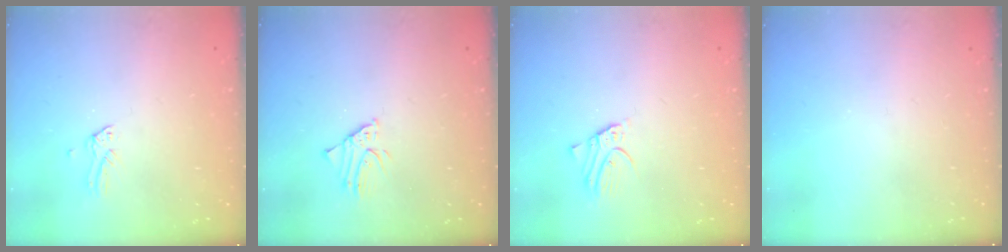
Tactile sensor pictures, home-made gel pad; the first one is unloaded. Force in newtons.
{"total": 1.7, "press": 1.7, "slide": 0.1}
{"total": 2.4, "press": 2.4, "slide": 0.1}
{"total": 0.0}